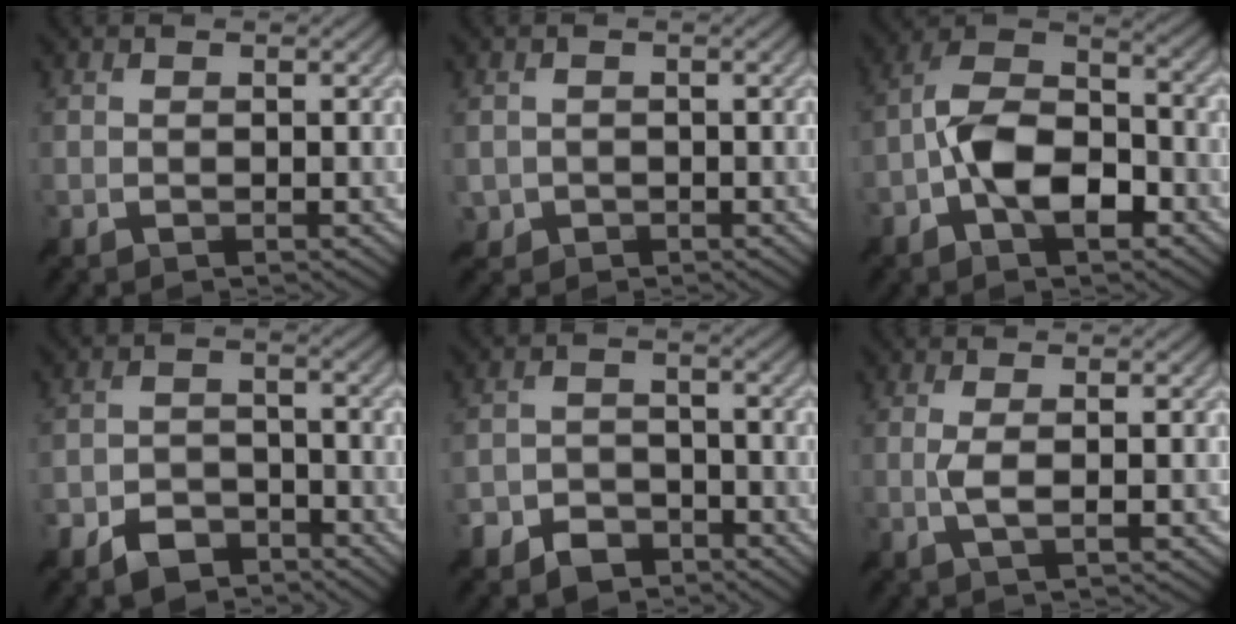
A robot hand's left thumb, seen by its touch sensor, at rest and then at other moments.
{"total": 1.8, "force": [-0.4, 1.7, -0.1], "torque": [0.005, -0.010, -0.010]}
{"total": 10.6, "force": [-3.8, 4.7, 8.6], "torque": [-0.164, 0.014, -0.086]}
{"total": 5.5, "force": [-4.3, 2.6, 2.3], "torque": [-0.040, -0.002, -0.088]}
{"total": 5.2, "force": [-4.0, 2.7, 1.8], "torque": [-0.031, -0.003, -0.083]}
{"total": 3.3, "force": [-0.2, 0.4, 3.2], "torque": [-0.065, 0.004, -0.008]}